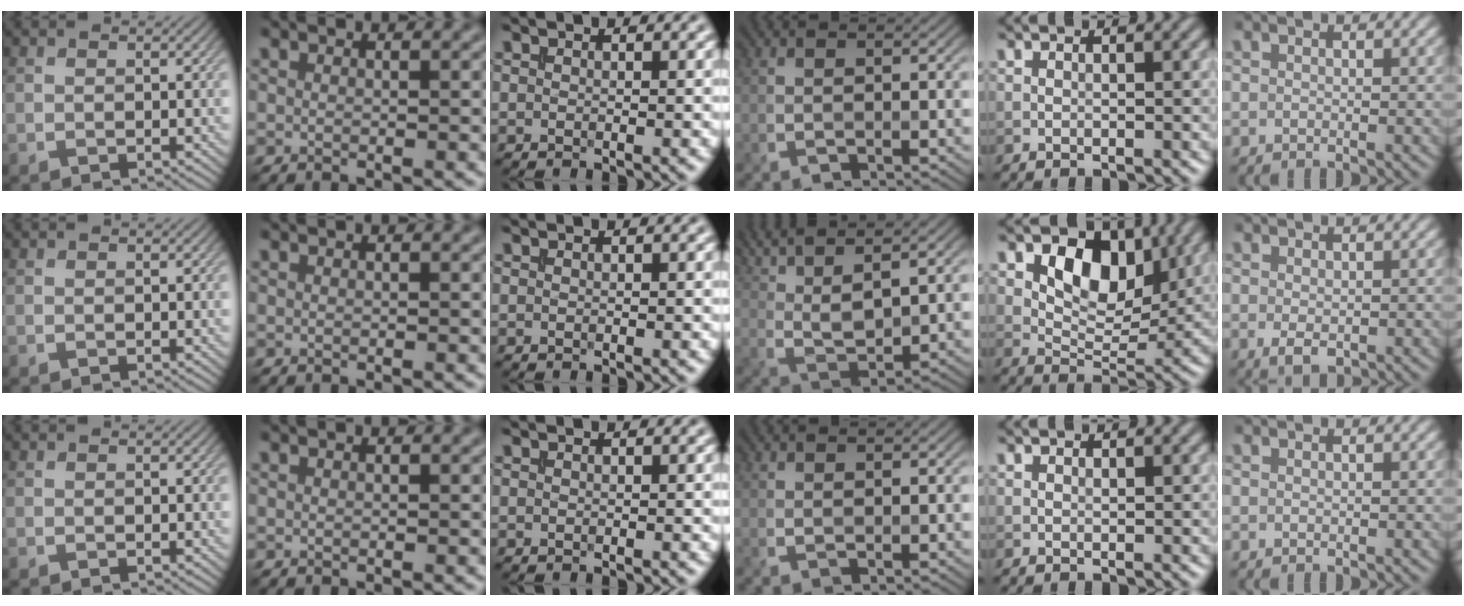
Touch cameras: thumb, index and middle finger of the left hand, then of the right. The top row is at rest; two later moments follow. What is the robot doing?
{"motion": "extract", "object": "file holder"}